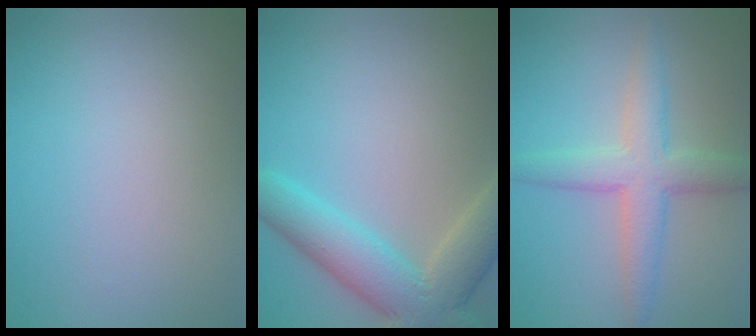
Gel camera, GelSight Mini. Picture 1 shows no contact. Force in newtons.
{"total": 6.9, "press": 6.9, "slide": 0.6}
{"total": 4.5, "press": 4.5, "slide": 0.2}